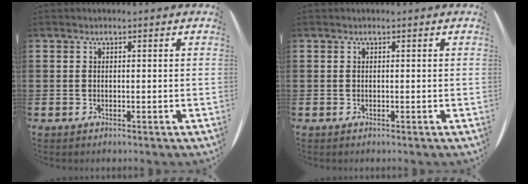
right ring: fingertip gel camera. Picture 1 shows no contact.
{"total": 0.0}